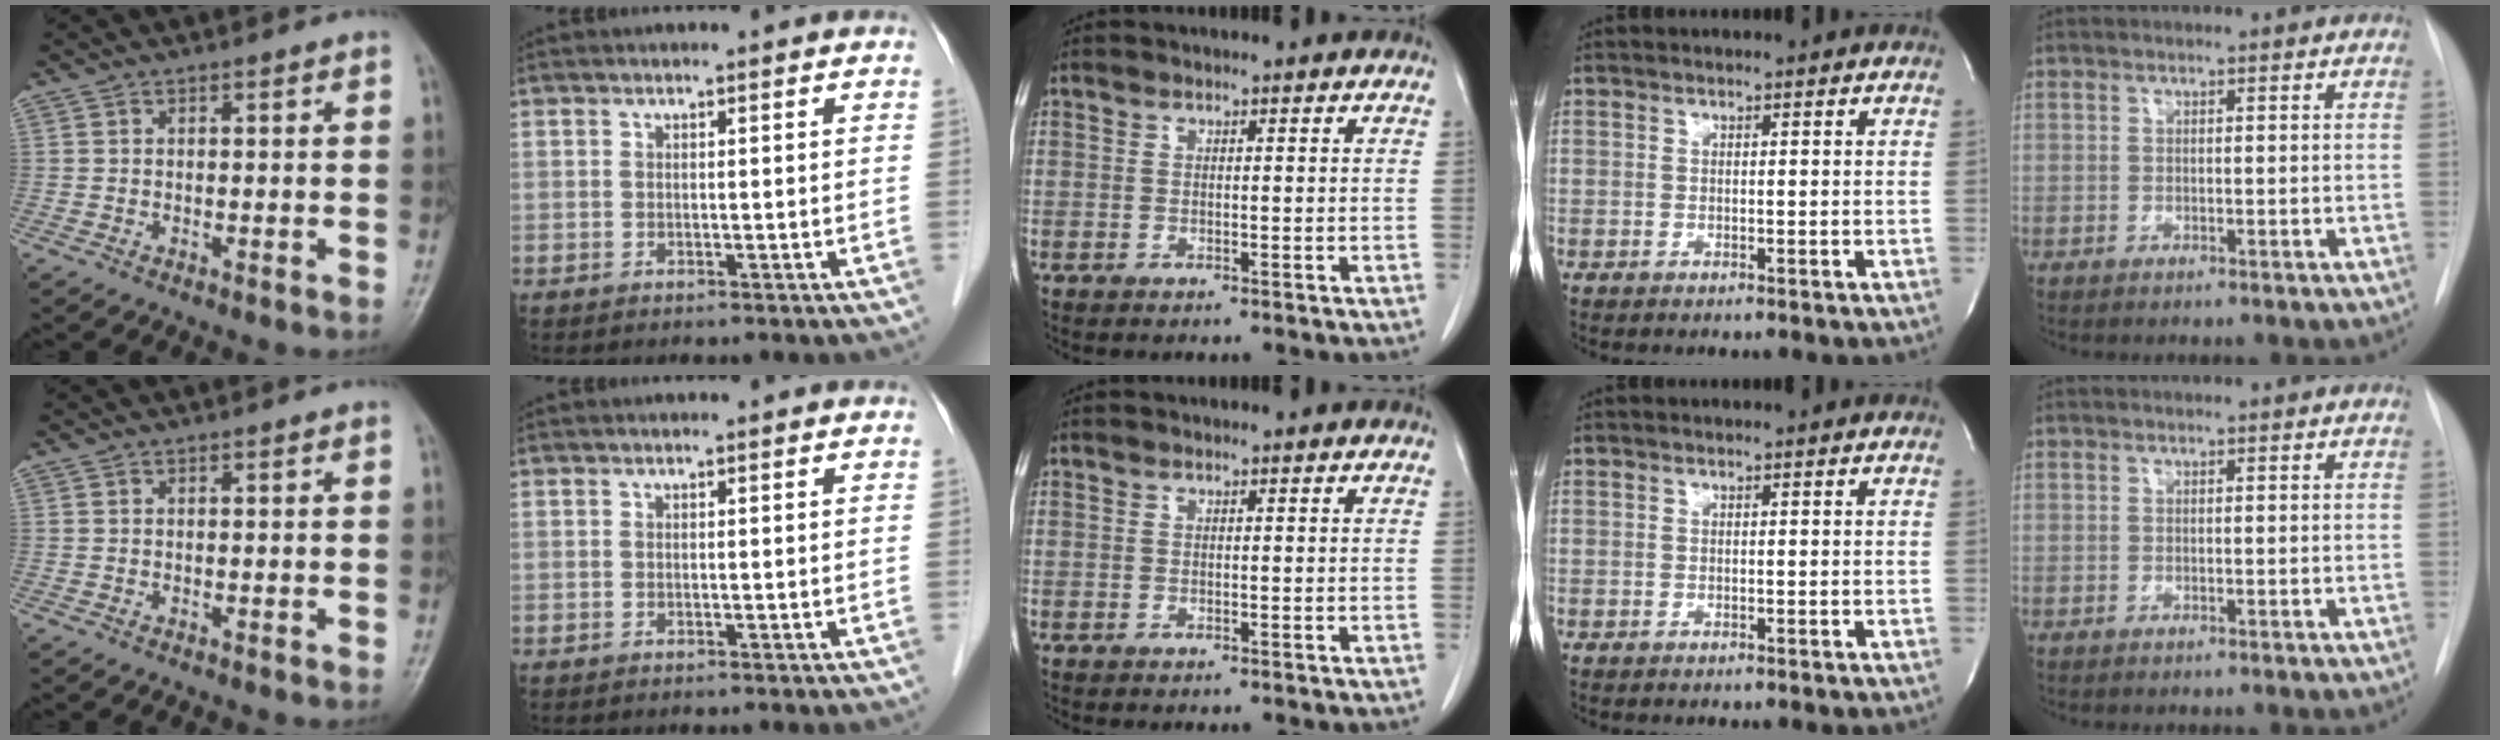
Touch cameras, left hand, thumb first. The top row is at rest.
{}